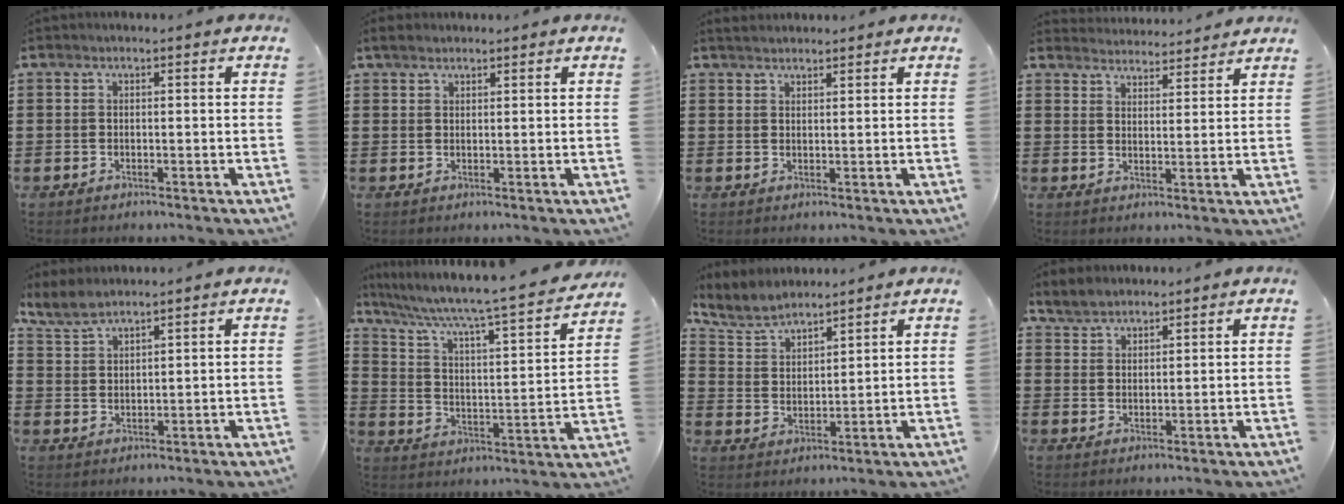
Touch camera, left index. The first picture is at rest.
{"total": 1.8, "force": [1.5, 0.7, 0.7], "torque": [-0.017, 0.005, 0.029]}
{"total": 1.8, "force": [1.8, 0.4, 0.3], "torque": [-0.010, 0.004, 0.035]}
{"total": 3.7, "force": [3.7, 0.3, -0.2], "torque": [-0.008, -0.018, 0.067]}
{"total": 3.8, "force": [3.5, 0.9, 1.3], "torque": [-0.036, -0.005, 0.065]}
{"total": 6.0, "force": [5.0, 0.2, 3.3], "torque": [-0.090, -0.050, 0.073]}
{"total": 5.3, "force": [4.9, 1.3, 1.5], "torque": [-0.051, -0.015, 0.089]}
{"total": 2.8, "force": [2.7, 1.0, 0.0], "torque": [-0.011, 0.002, 0.051]}